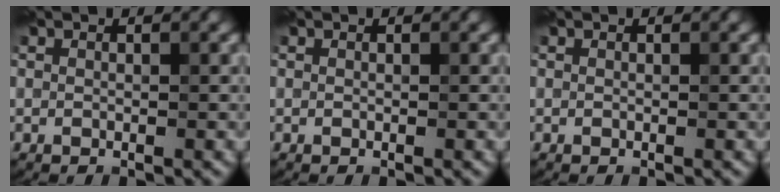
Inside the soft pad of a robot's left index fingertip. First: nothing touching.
{"total": 0.0}
{"total": 0.0}